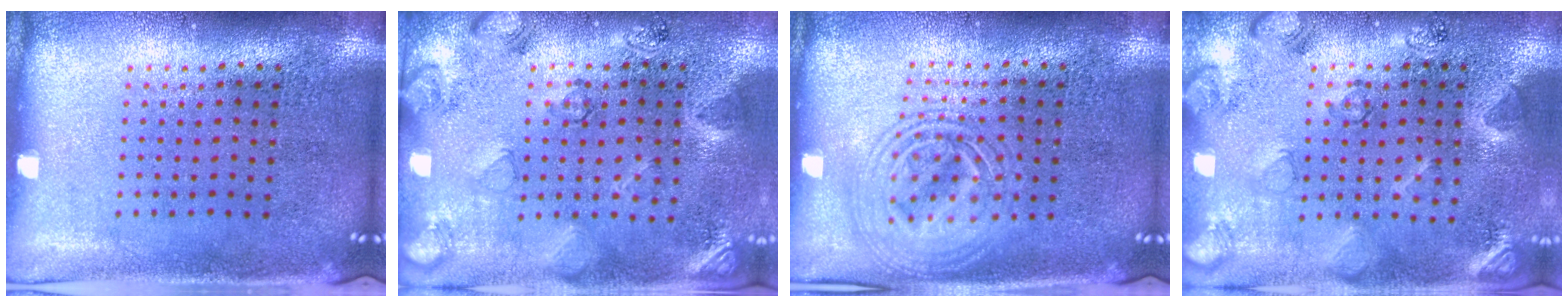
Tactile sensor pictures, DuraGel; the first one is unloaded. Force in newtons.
{"total": 2.6, "press": 1.7, "slide": 1.9}
{"total": 2.7, "press": 2.7, "slide": 0.3}
{"total": 2.1, "press": 2.1, "slide": 0.5}